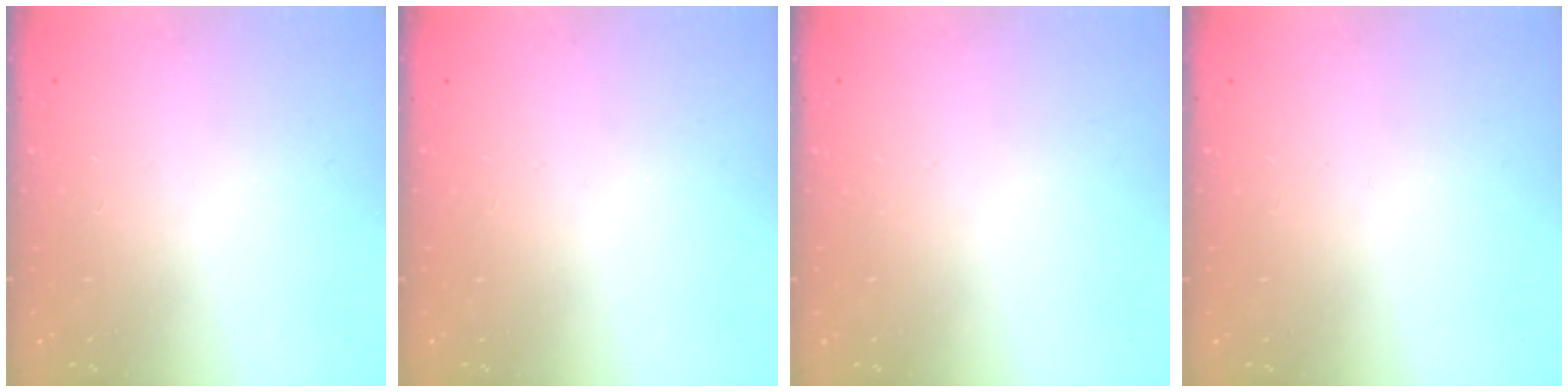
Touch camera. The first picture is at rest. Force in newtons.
{"total": 0.0}
{"total": 0.0}
{"total": 0.0}